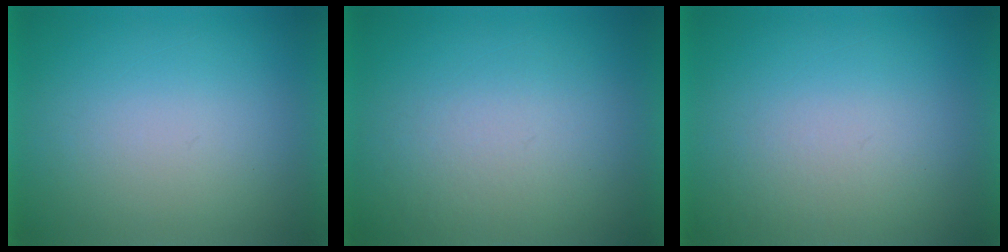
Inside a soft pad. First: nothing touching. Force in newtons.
{"total": 3.2}
{"total": 1.8}